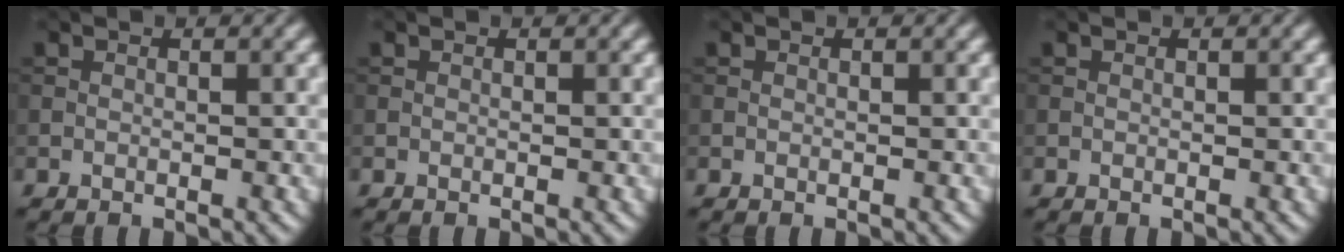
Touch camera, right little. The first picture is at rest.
{"total": 0.0}
{"total": 0.0}
{"total": 0.0}